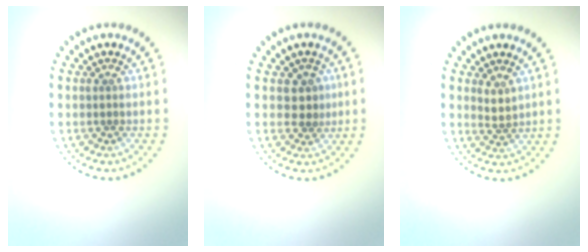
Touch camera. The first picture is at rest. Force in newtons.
{"total": 1.9, "press": 1.8, "slide": 0.7}
{"total": 1.4, "press": 1.0, "slide": 1.0}